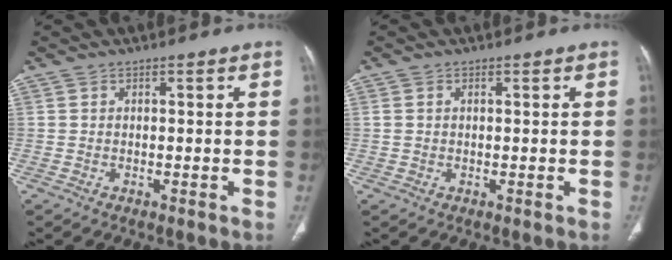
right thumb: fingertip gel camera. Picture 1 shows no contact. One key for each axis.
{"total": 0.9, "fx": 0.1, "fy": 0.6, "fz": 0.6, "tx": -0.018, "ty": 0.009, "tz": 0.008}